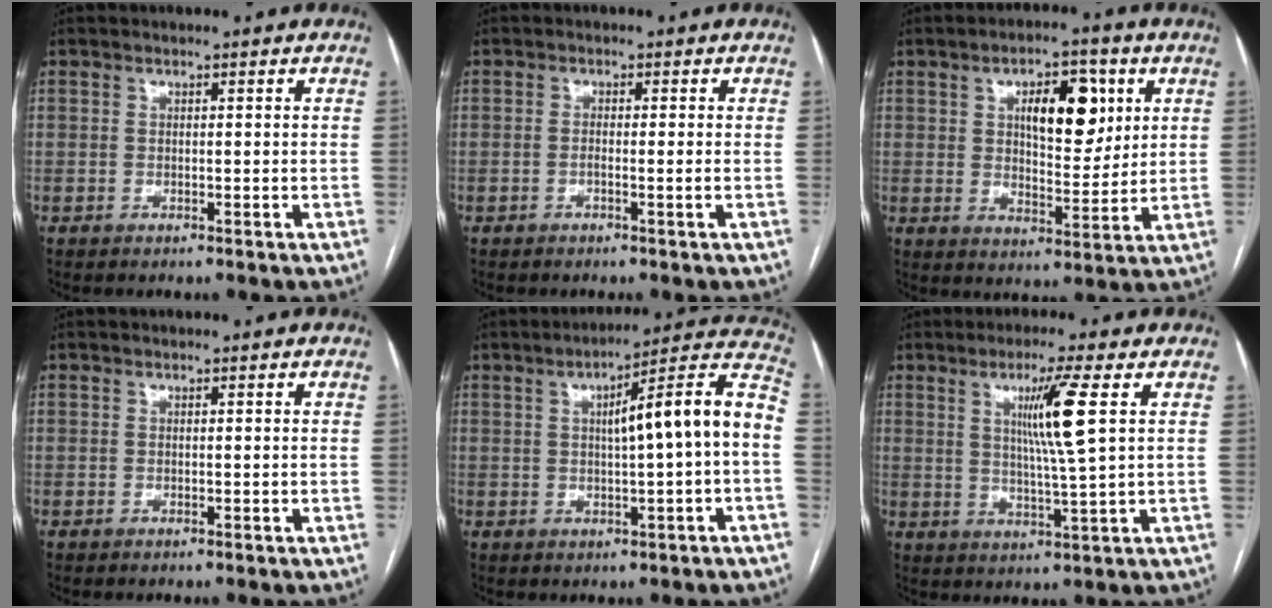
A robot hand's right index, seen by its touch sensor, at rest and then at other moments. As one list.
[{"total": 1.4, "force": [-0.5, -0.1, 1.3], "torque": [-0.022, 0.001, -0.009]}, {"total": 10.2, "force": [3.5, 4.3, 8.5], "torque": [-0.128, 0.009, 0.058]}, {"total": 0.0}, {"total": 13.7, "force": [0.4, 0.3, 13.6], "torque": [-0.189, 0.034, 0.005]}, {"total": 8.0, "force": [2.5, -1.2, 7.5], "torque": [-0.134, -0.009, 0.047]}]